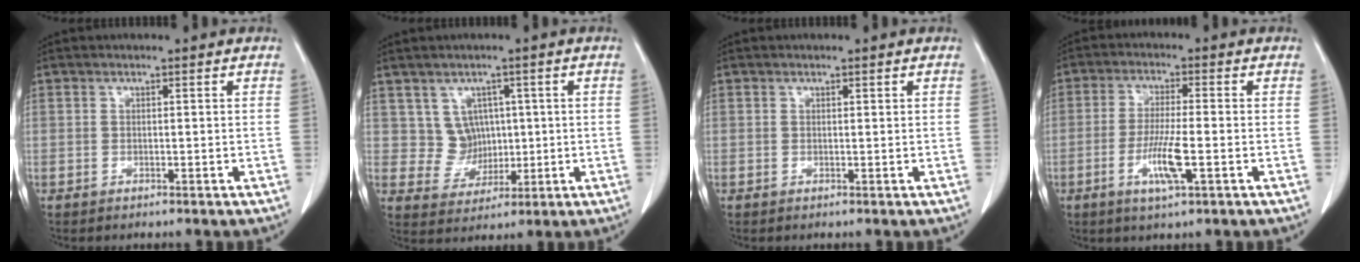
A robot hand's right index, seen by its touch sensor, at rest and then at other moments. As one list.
[{"total": 2.6, "force": [0.5, 2.4, 0.7], "torque": [-0.007, 0.001, 0.011]}, {"total": 0.0}, {"total": 6.8, "force": [-2.4, 0.4, 6.3], "torque": [-0.125, -0.012, -0.044]}]